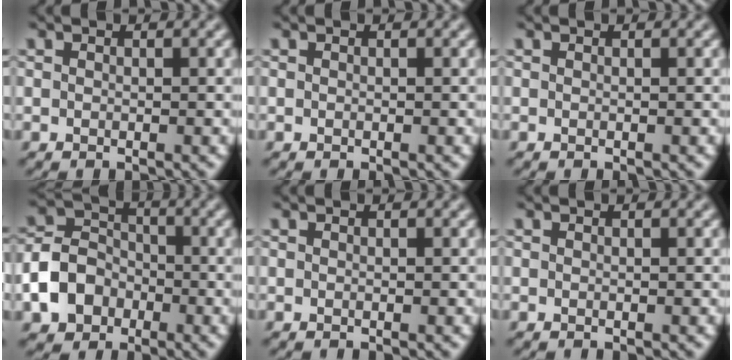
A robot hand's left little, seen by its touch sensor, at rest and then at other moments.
{"total": 0.0}
{"total": 0.0}
{"total": 5.5, "force": [-2.2, 4.4, 2.5], "torque": [-0.054, 0.007, -0.051]}
{"total": 0.0}
{"total": 0.0}